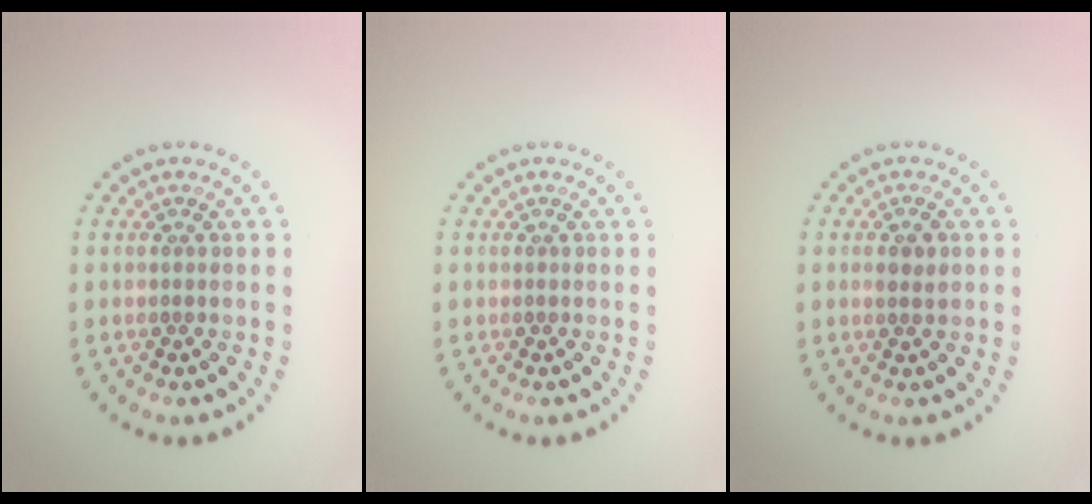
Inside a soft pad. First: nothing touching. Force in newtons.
{"total": 0.0}
{"total": 1.5, "press": 1.4, "slide": 0.5}